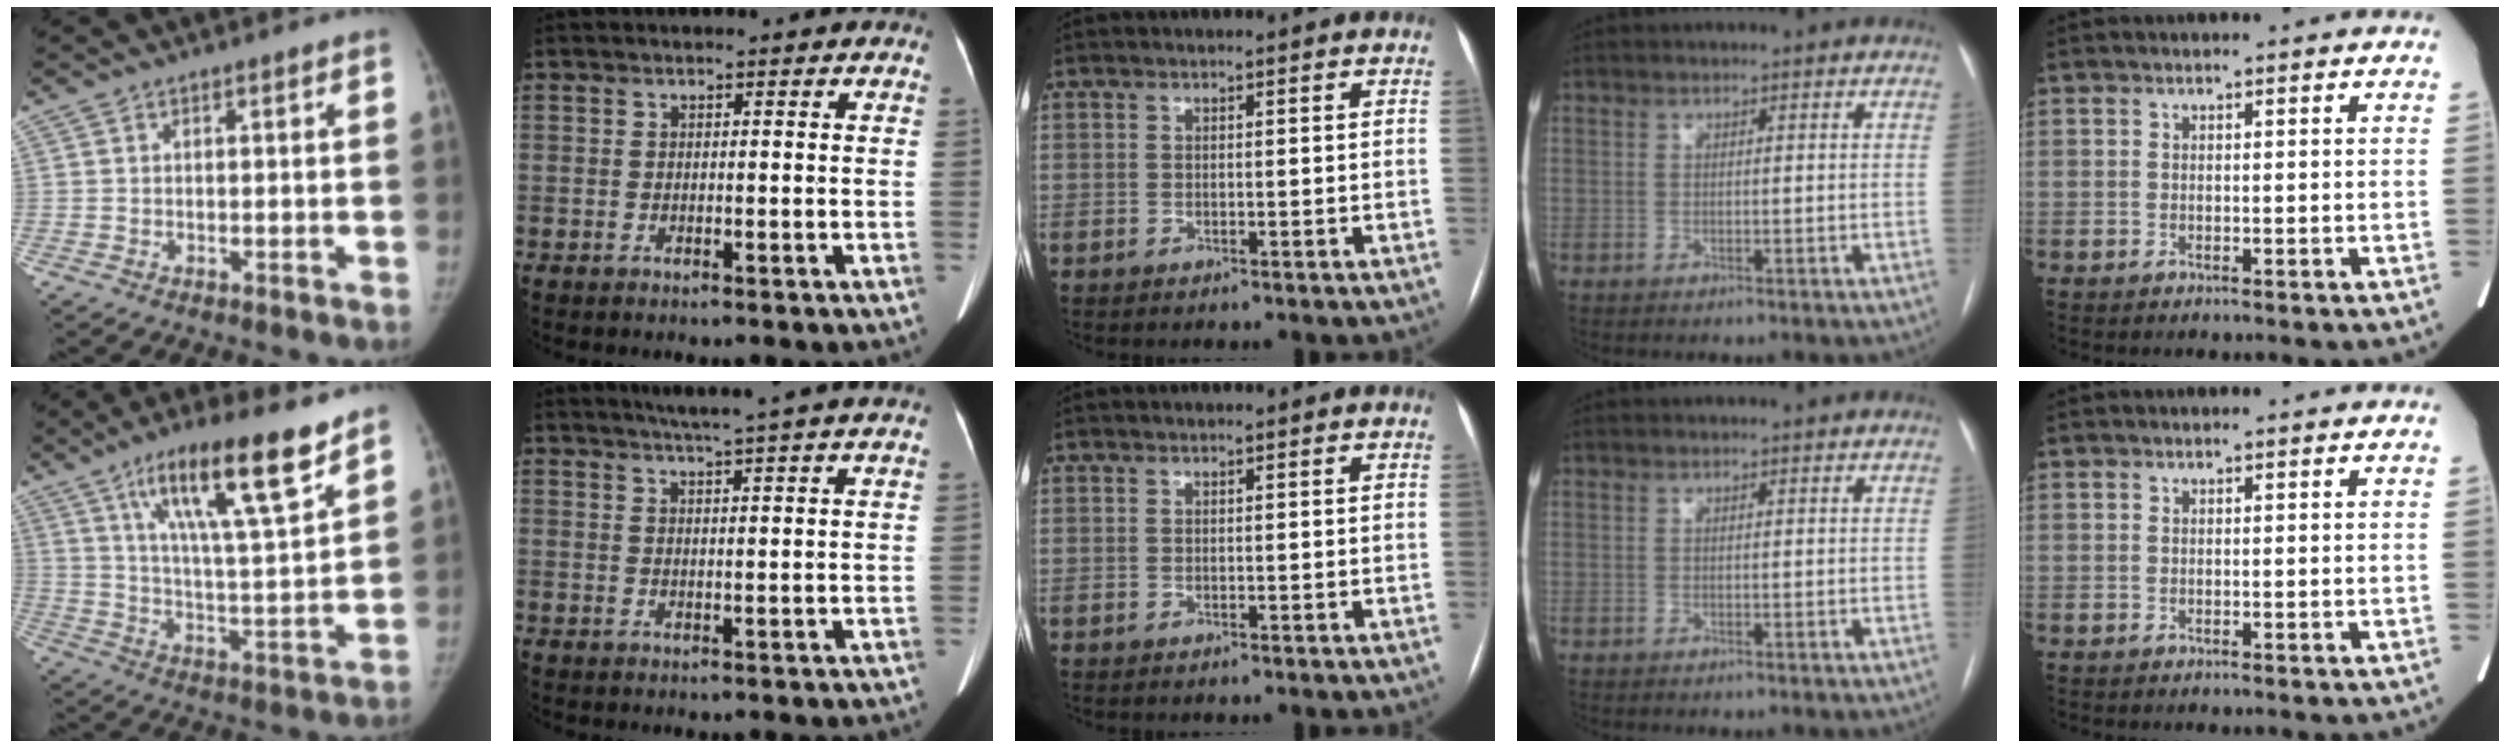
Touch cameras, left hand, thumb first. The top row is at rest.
{"thumb": {"total": 18.5, "force": [11.5, 2.9, 14.2], "torque": [-0.219, -0.052, 0.194]}, "index": {"total": 7.5, "force": [6.4, -1.3, 3.8], "torque": [-0.055, 0.012, 0.077]}}